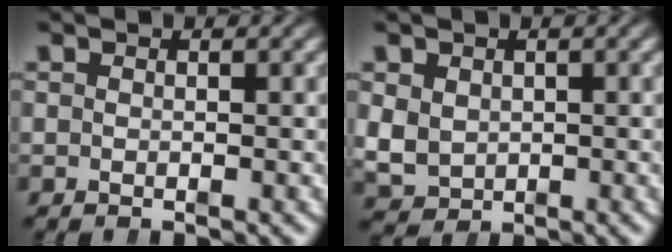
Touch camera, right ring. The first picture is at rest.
{"total": 4.6, "force": [-0.3, 4.1, 1.9], "torque": [-0.060, -0.030, 0.014]}